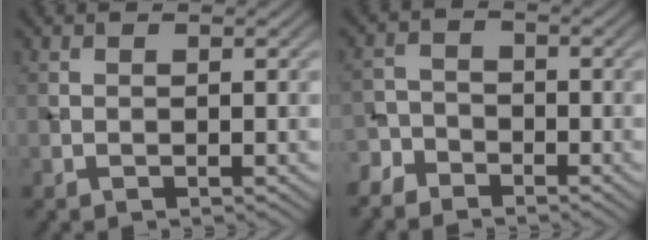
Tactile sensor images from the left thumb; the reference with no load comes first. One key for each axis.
{"total": 4.0, "fx": -3.5, "fy": 2.0, "fz": 0.5, "tx": -0.007, "ty": -0.001, "tz": -0.080}